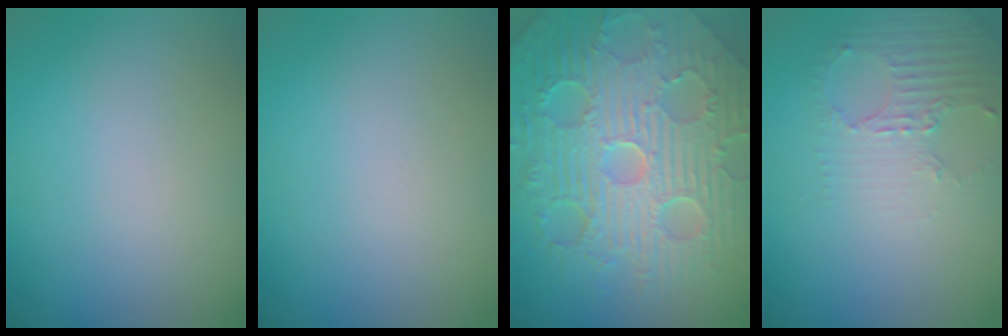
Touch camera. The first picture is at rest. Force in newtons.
{"total": 0.0}
{"total": 11.4, "press": 7.3, "slide": 8.8}
{"total": 2.6, "press": 2.0, "slide": 1.7}